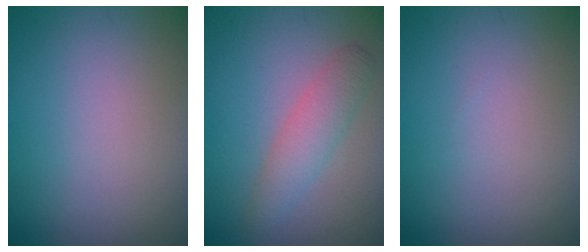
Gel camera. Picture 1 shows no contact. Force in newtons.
{"total": 2.9, "press": 2.9, "slide": 0.1}
{"total": 0.0}